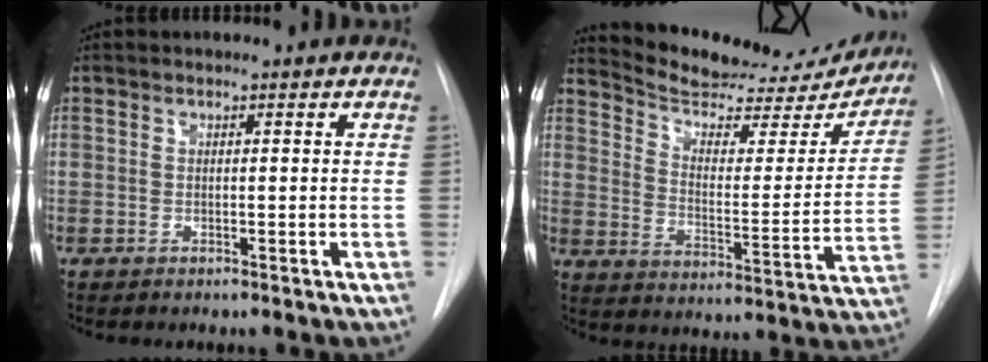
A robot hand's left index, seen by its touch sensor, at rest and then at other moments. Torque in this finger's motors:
{"motor_torque": [0.46, -0.87, 0.09, -0.01]}